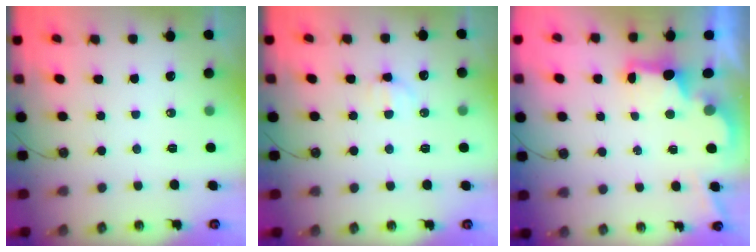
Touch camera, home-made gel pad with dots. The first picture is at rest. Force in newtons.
{"total": 4.5, "press": 4.5, "slide": 0.9}
{"total": 2.7, "press": 2.6, "slide": 0.7}